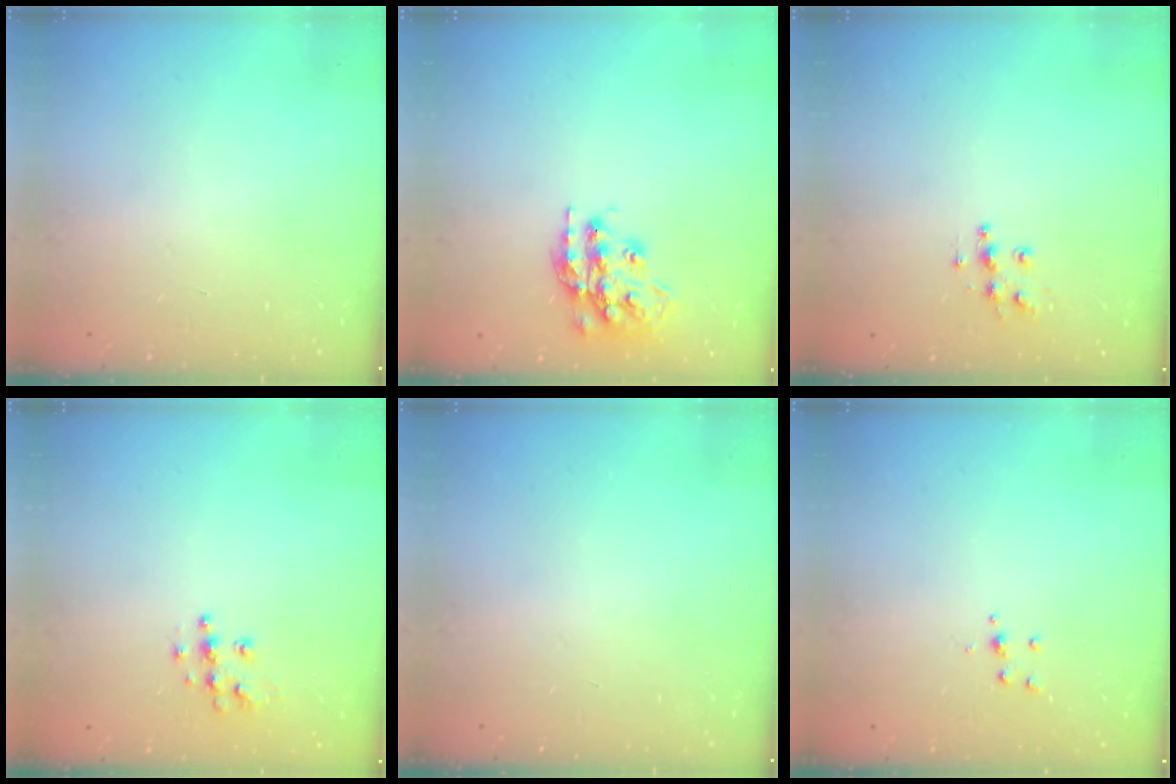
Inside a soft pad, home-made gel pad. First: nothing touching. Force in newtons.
{"total": 17.3, "press": 17.3, "slide": 1.4}
{"total": 7.3, "press": 7.3, "slide": 0.1}
{"total": 7.4, "press": 7.4, "slide": 0.2}
{"total": 0.0}
{"total": 3.3, "press": 3.3, "slide": 0.4}